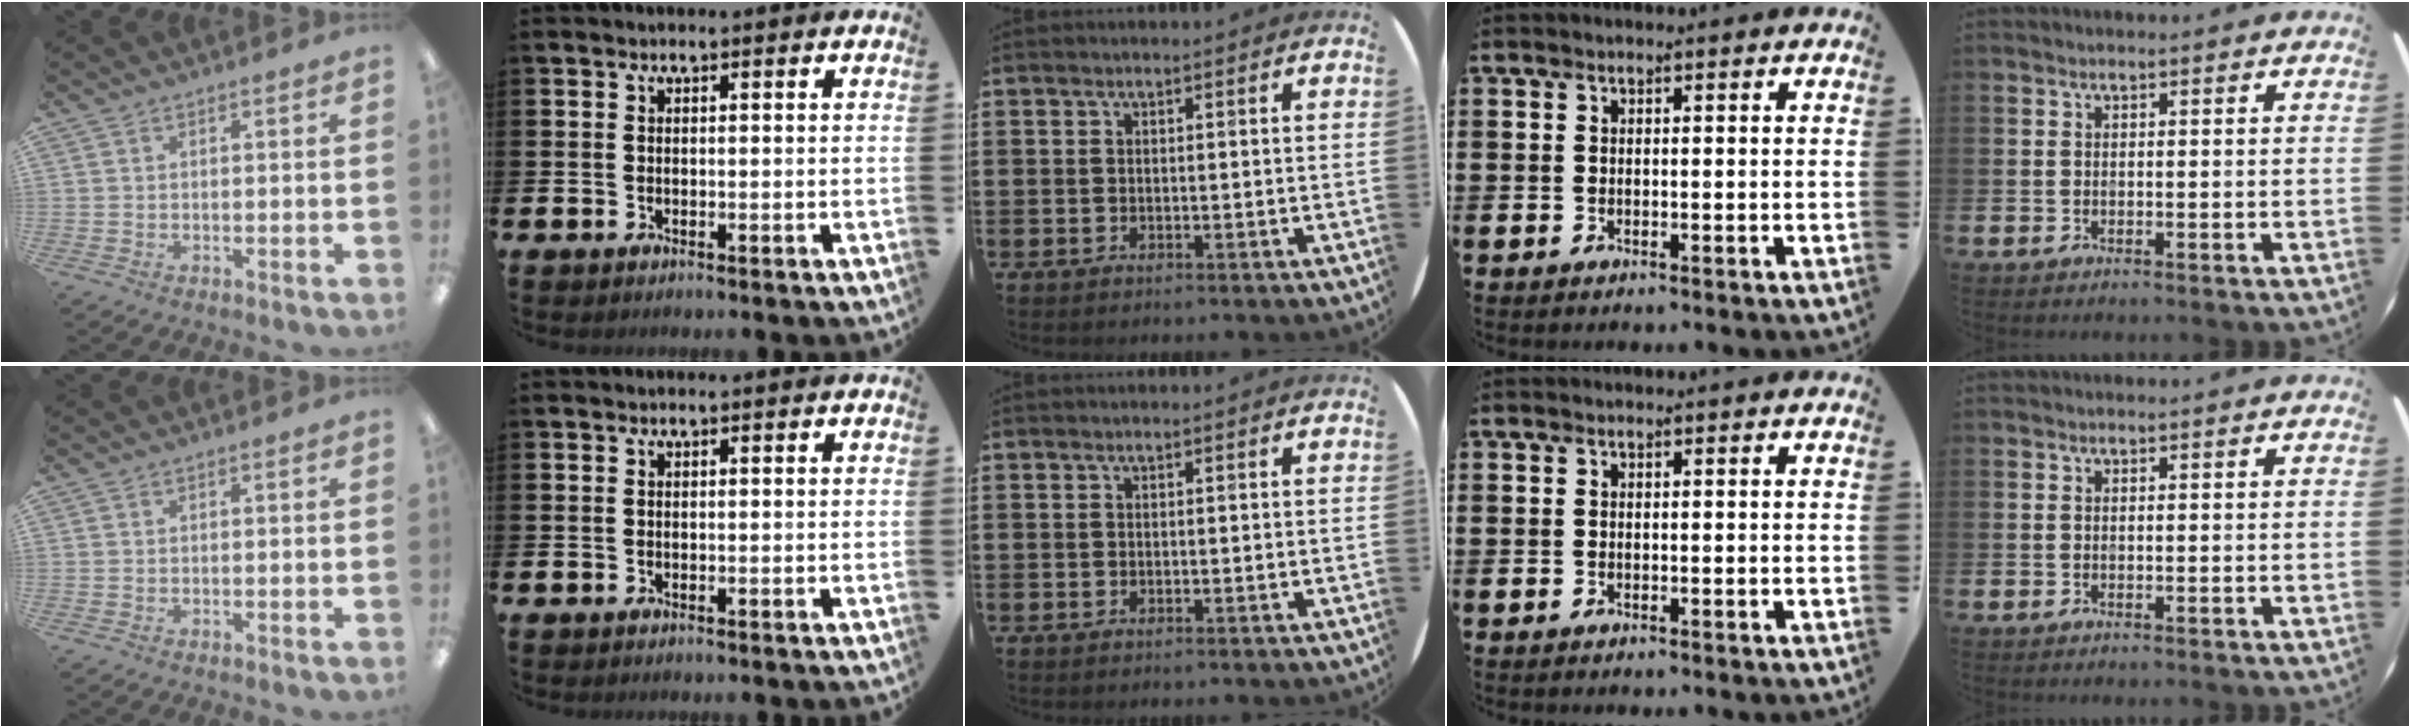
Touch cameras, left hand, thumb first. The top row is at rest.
{}